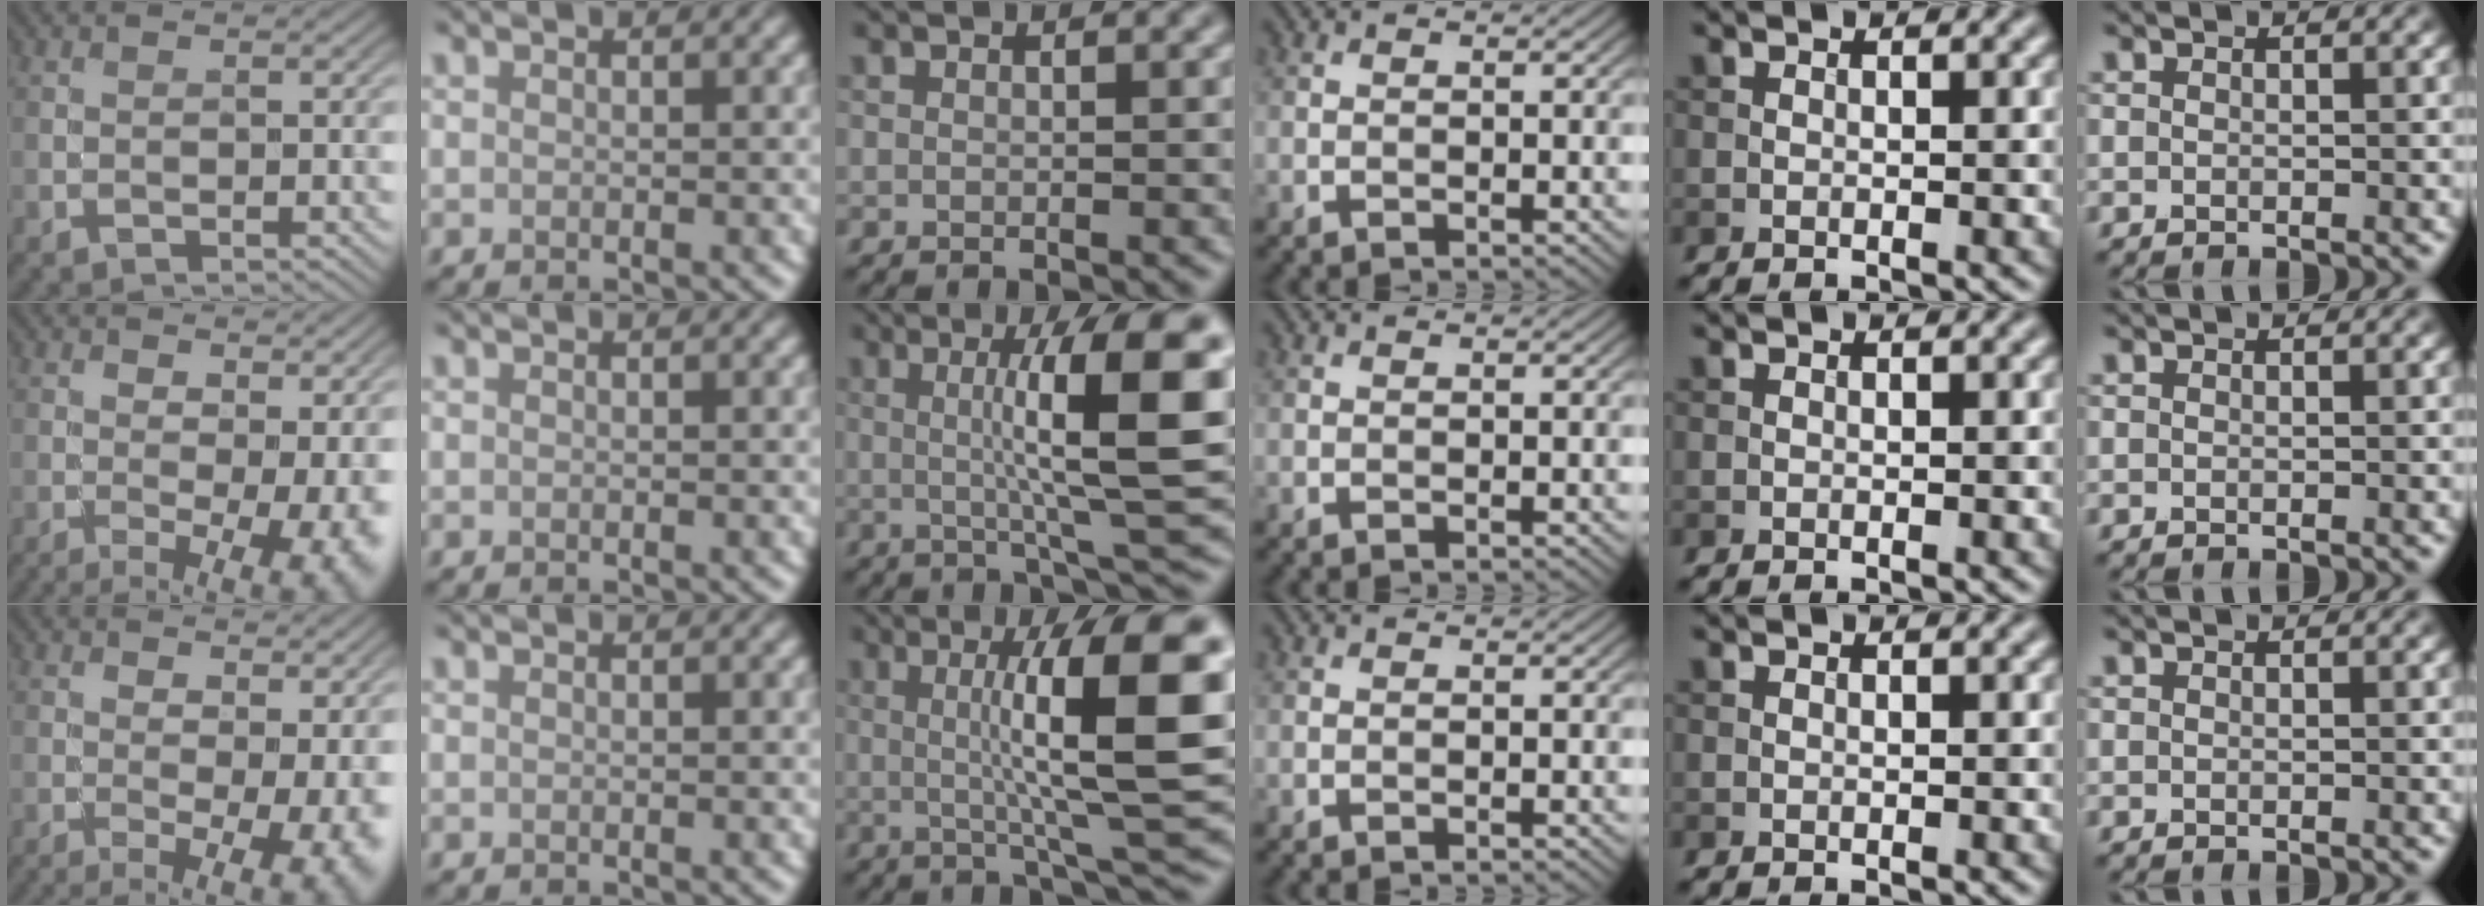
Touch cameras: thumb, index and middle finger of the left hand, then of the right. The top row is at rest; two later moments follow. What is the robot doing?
{"motion": "screw", "object": "dispenser bottle"}